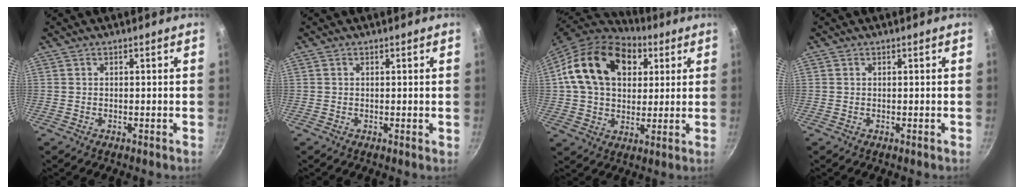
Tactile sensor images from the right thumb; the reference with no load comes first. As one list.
[{"total": 0.6, "force": [0.2, 0.3, 0.5], "torque": [-0.007, 0.000, 0.002]}, {"total": 20.0, "force": [6.5, 14.1, 12.6], "torque": [-0.195, 0.004, 0.103]}, {"total": 0.0}]